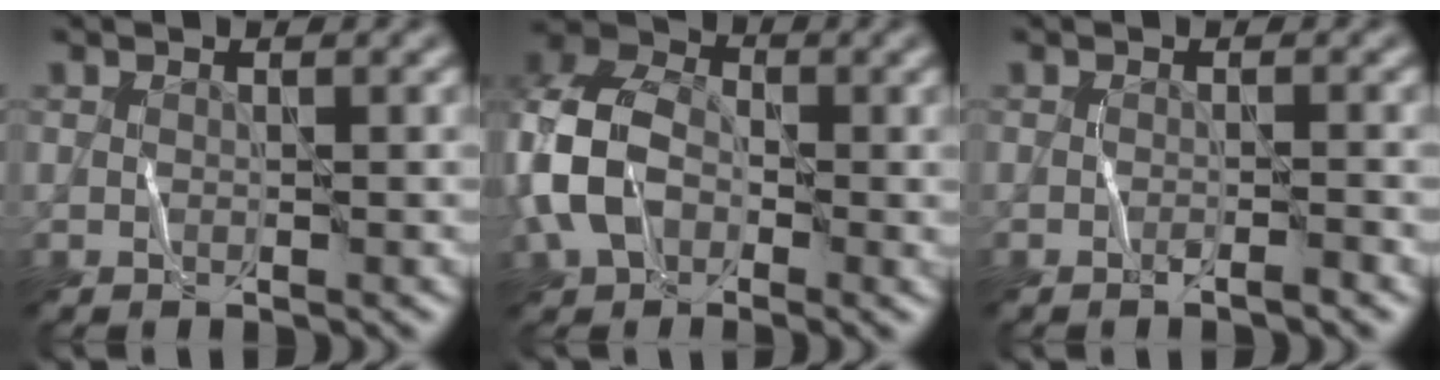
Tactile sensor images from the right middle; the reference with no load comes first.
{"total": 7.3, "force": [-1.3, 5.3, 4.8], "torque": [-0.132, 0.015, -0.031]}
{"total": 1.2, "force": [-0.8, 0.0, 0.9], "torque": [-0.014, 0.002, -0.012]}